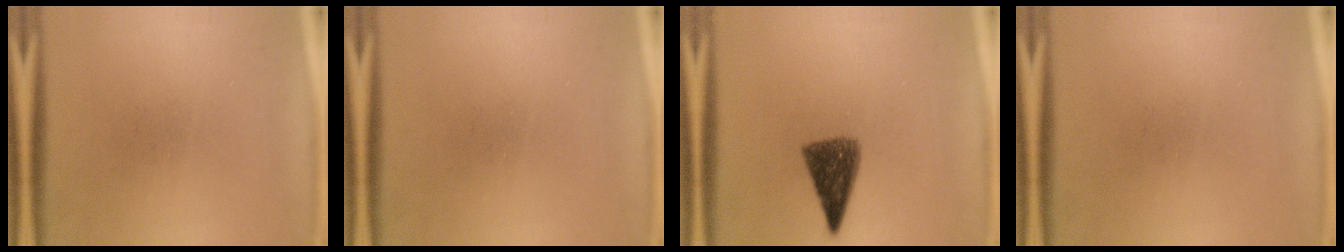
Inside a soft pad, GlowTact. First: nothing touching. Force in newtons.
{"total": 0.0}
{"total": 7.3}
{"total": 0.0}